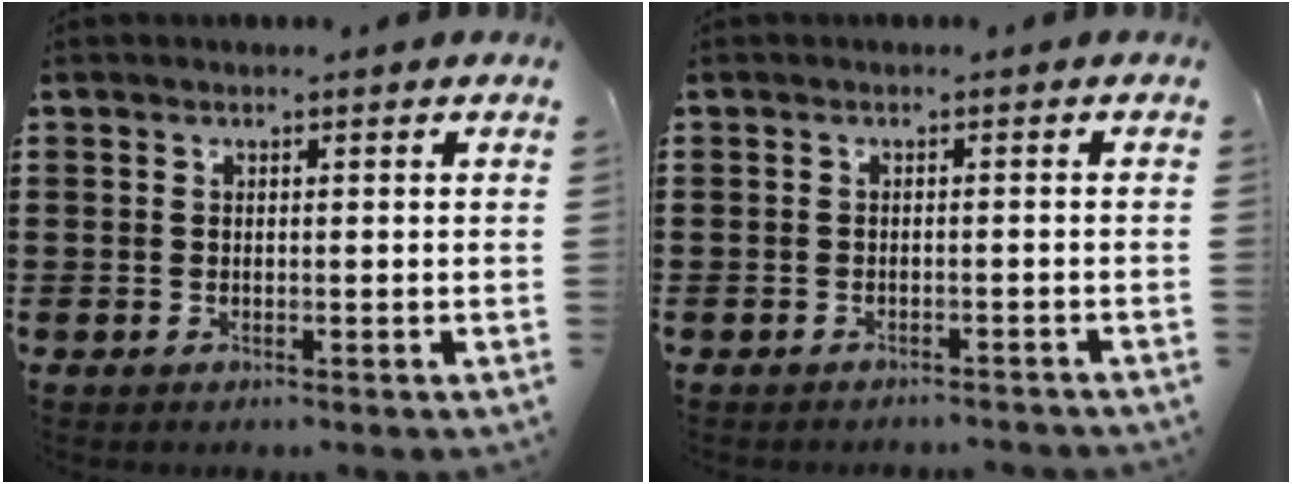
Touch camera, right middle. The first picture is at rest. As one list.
[{"total": 1.1, "force": [-1.1, -0.1, 0.0], "torque": [-0.004, -0.001, -0.022]}]